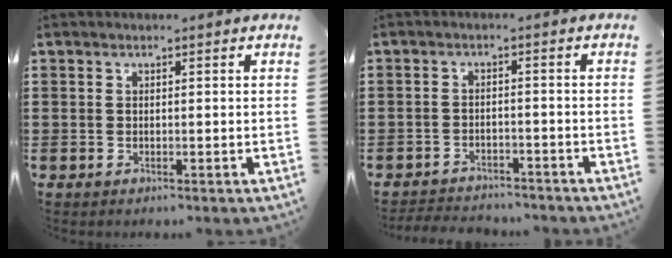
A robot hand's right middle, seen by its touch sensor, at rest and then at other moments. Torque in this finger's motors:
{"motor_torque": [0.02, -0.01, 0.10, 0.04]}